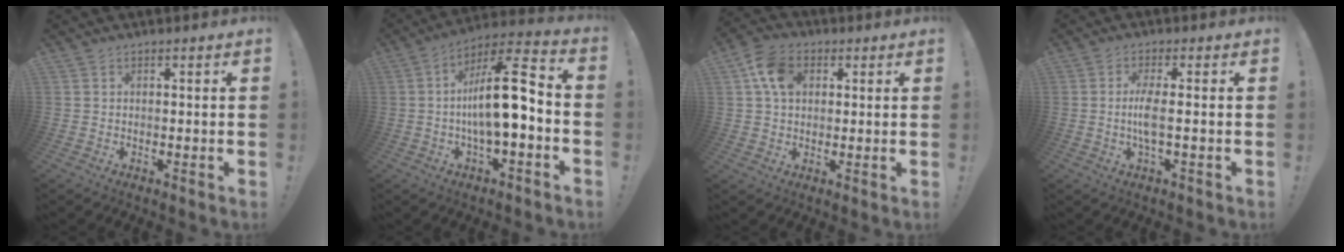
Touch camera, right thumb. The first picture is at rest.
{"total": 17.4, "force": [-1.8, 5.2, 16.5], "torque": [-0.264, 0.014, -0.032]}
{"total": 9.4, "force": [2.8, 7.0, 5.7], "torque": [-0.098, 0.011, 0.057]}
{"total": 5.9, "force": [-0.6, 0.3, 5.9], "torque": [-0.121, -0.009, -0.015]}